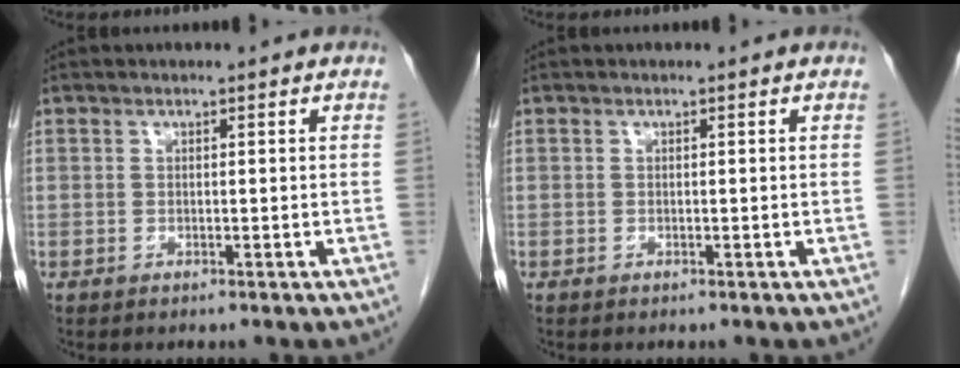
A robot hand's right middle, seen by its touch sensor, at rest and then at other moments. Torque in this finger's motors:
{"motor_torque": [1.06, -1.08, 0.06, -0.01]}